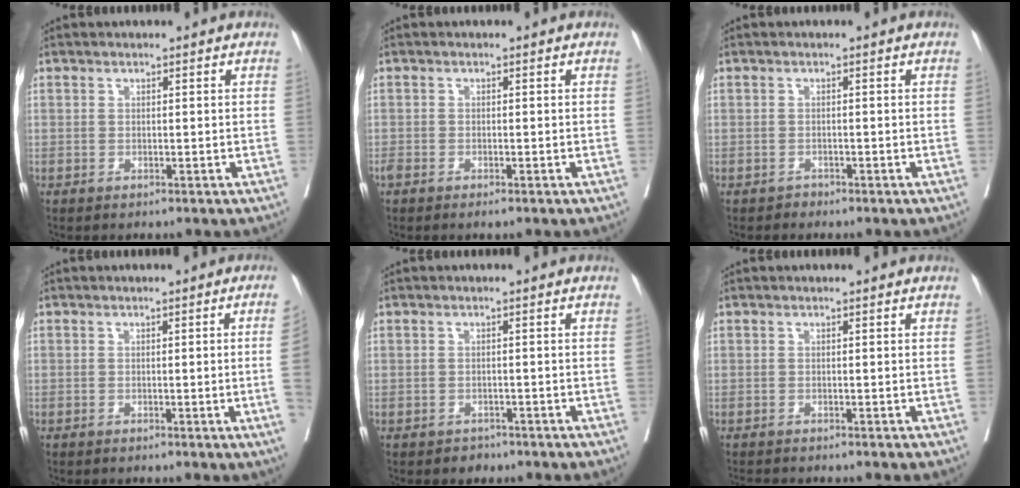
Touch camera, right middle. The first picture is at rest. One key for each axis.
{"total": 1.9, "fx": -1.4, "fy": 0.7, "fz": 1.1, "tx": -0.022, "ty": -0.004, "tz": -0.022}
{"total": 0.6, "fx": -0.5, "fy": 0.3, "fz": -0.1, "tx": 0.000, "ty": 0.000, "tz": -0.012}
{"total": 3.1, "fx": -0.4, "fy": -1.1, "fz": 2.9, "tx": -0.034, "ty": -0.006, "tz": -0.004}
{"total": 1.6, "fx": -1.2, "fy": 1.1, "fz": 0.1, "tx": -0.005, "ty": 0.003, "tz": -0.017}
{"total": 1.6, "fx": -1.5, "fy": 0.0, "fz": 0.4, "tx": -0.008, "ty": -0.004, "tz": -0.022}